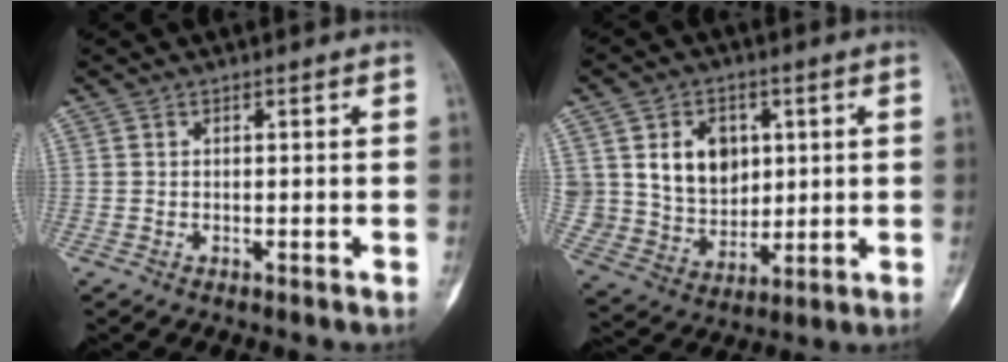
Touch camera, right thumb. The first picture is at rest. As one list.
[{"total": 13.0, "force": [3.6, 10.2, 7.1], "torque": [-0.076, -0.018, 0.079]}]